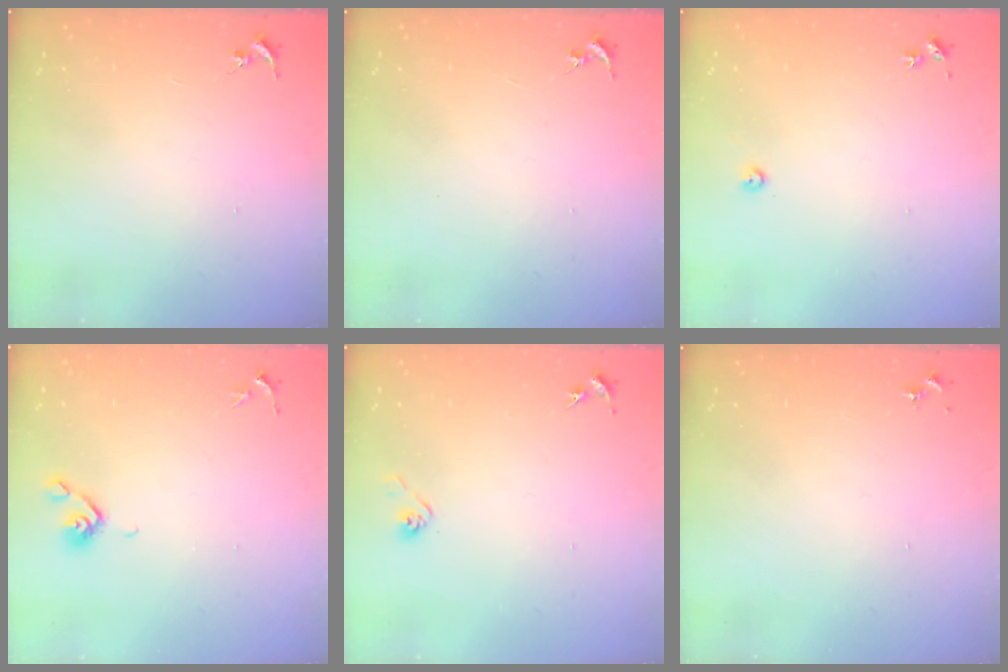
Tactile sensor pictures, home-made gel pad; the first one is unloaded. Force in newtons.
{"total": 0.0}
{"total": 2.2, "press": 2.2, "slide": 0.3}
{"total": 5.1, "press": 4.9, "slide": 1.2}
{"total": 3.0, "press": 2.9, "slide": 0.9}
{"total": 0.0}